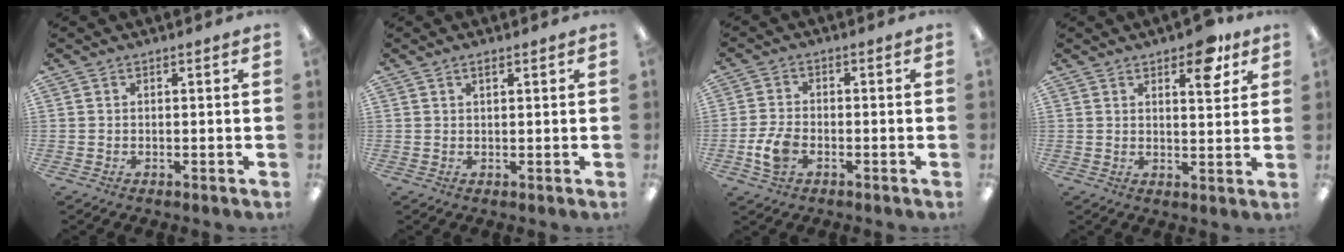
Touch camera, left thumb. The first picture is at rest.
{"total": 1.2, "force": [0.9, 0.3, 0.7], "torque": [-0.017, 0.001, 0.016]}
{"total": 6.0, "force": [-2.2, 3.7, 4.2], "torque": [-0.092, 0.007, -0.041]}
{"total": 8.0, "force": [5.2, 3.3, 5.2], "torque": [-0.058, -0.025, 0.081]}